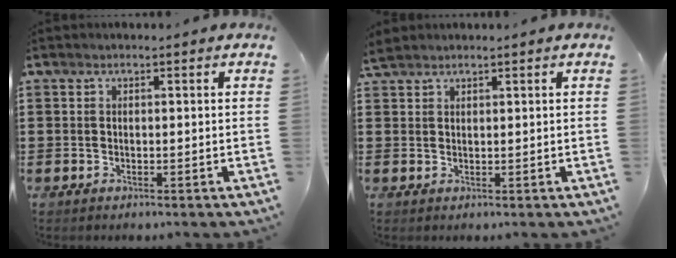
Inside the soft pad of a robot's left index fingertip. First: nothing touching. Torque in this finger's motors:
{"motor_torque": [2.14, 0.00, 0.84, 0.21]}